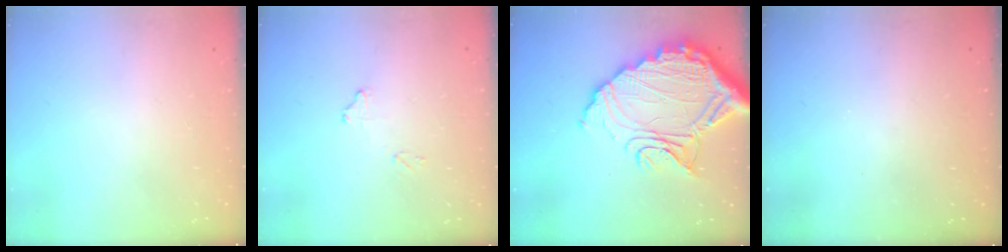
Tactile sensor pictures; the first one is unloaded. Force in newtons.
{"total": 7.9, "press": 7.8, "slide": 0.7}
{"total": 20.2, "press": 20.1, "slide": 2.2}
{"total": 3.0, "press": 3.0, "slide": 0.1}